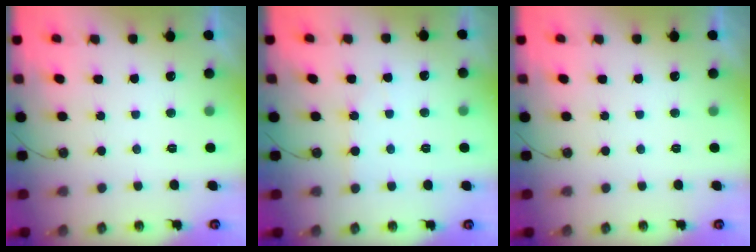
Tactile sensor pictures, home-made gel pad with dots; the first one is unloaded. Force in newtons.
{"total": 3.0, "press": 3.0, "slide": 0.4}
{"total": 0.0}